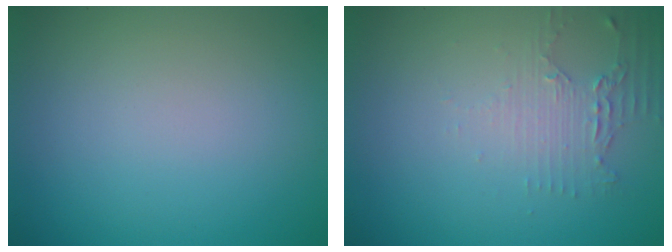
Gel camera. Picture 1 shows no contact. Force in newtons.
{"total": 2.0, "press": 1.6, "slide": 1.1}